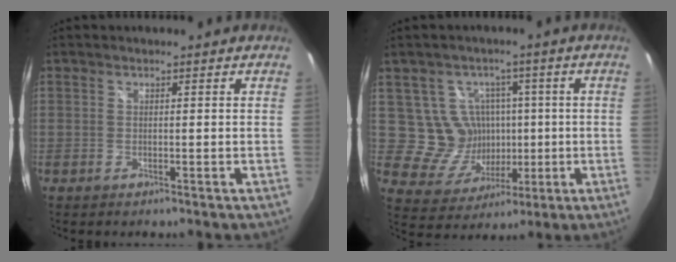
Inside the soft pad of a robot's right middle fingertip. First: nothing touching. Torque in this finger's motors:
{"motor_torque": [-0.58, -0.08, -0.01, -0.01]}